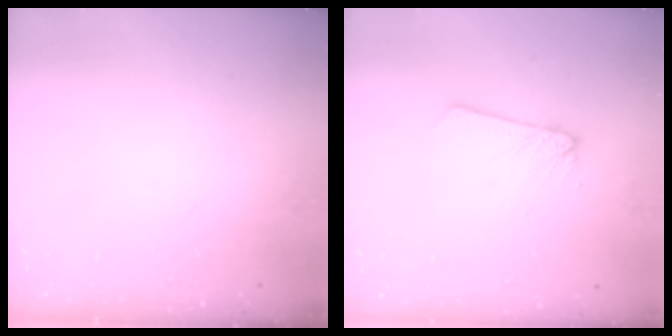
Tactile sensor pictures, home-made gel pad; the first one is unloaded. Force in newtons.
{"total": 2.7, "press": 2.7, "slide": 0.2}